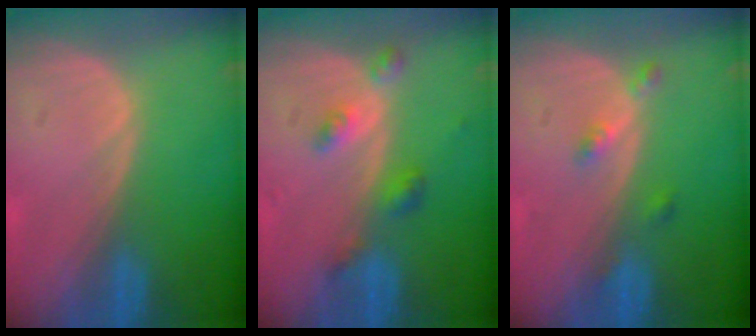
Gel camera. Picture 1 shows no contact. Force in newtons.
{"total": 4.3, "press": 3.9, "slide": 1.8}
{"total": 2.7, "press": 2.3, "slide": 1.5}